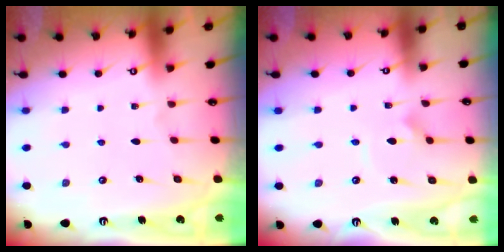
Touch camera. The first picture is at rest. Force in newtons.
{"total": 2.2, "press": 2.2, "slide": 0.1}